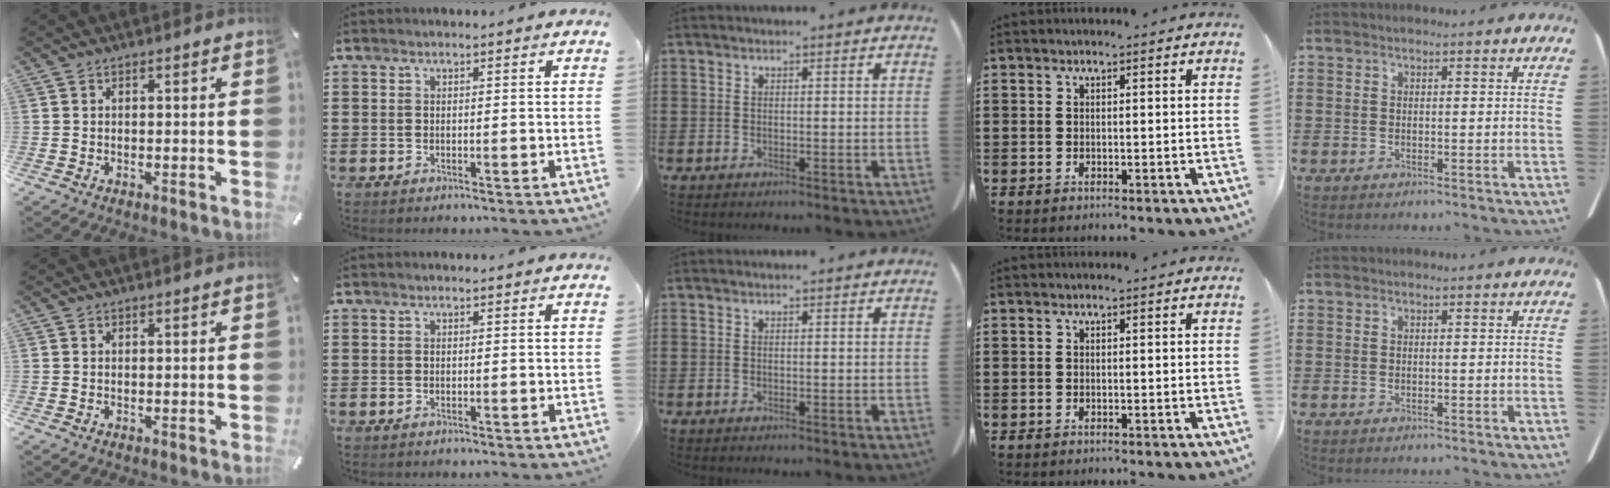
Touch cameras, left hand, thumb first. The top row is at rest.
{}